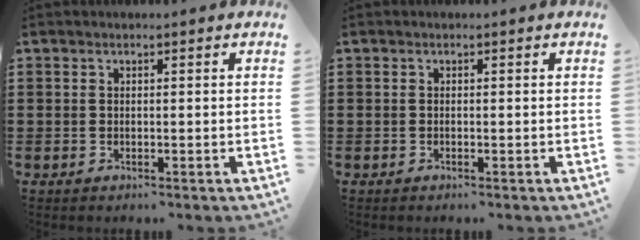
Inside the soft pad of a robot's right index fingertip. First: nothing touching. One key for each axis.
{"total": 0.0}